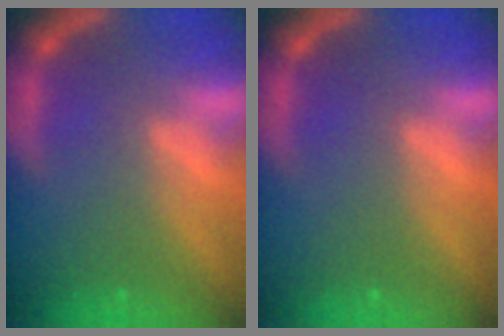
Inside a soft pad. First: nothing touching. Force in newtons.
{"total": 0.0}